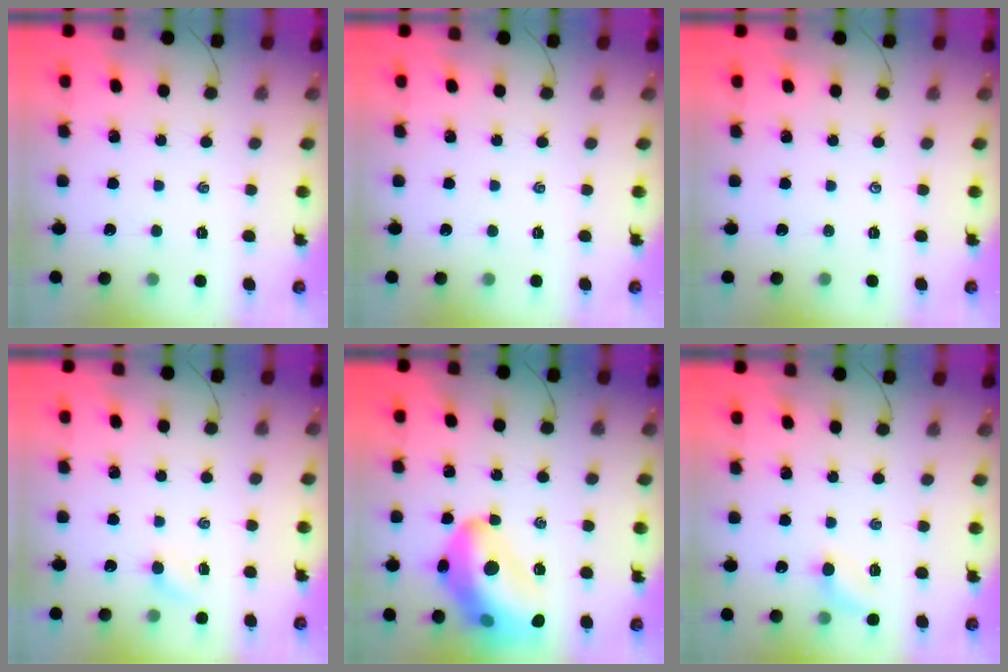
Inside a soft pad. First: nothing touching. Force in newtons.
{"total": 0.0}
{"total": 0.0}
{"total": 2.8, "press": 2.7, "slide": 0.8}
{"total": 21.2, "press": 21.0, "slide": 3.3}
{"total": 6.8, "press": 6.5, "slide": 2.0}